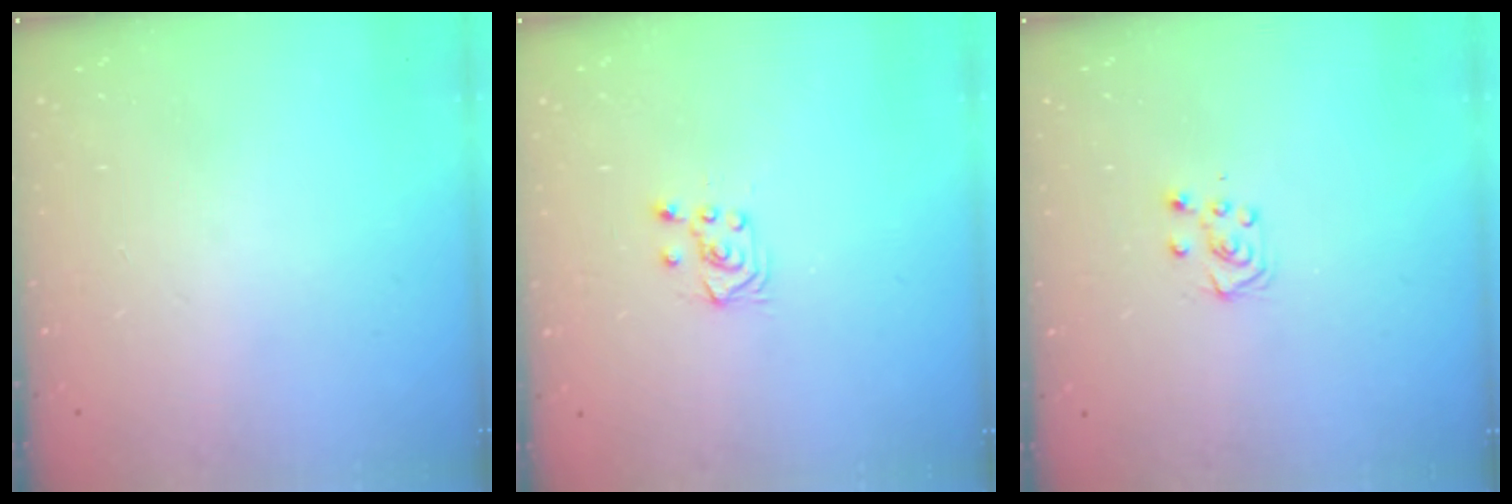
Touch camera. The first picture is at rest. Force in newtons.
{"total": 4.5, "press": 4.4, "slide": 0.8}
{"total": 5.0, "press": 4.9, "slide": 0.6}